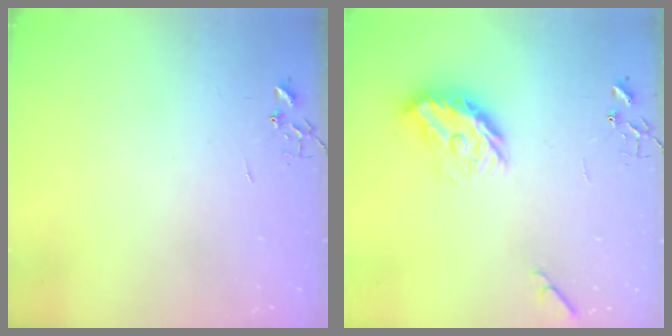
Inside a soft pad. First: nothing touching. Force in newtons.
{"total": 13.5, "press": 13.4, "slide": 0.7}